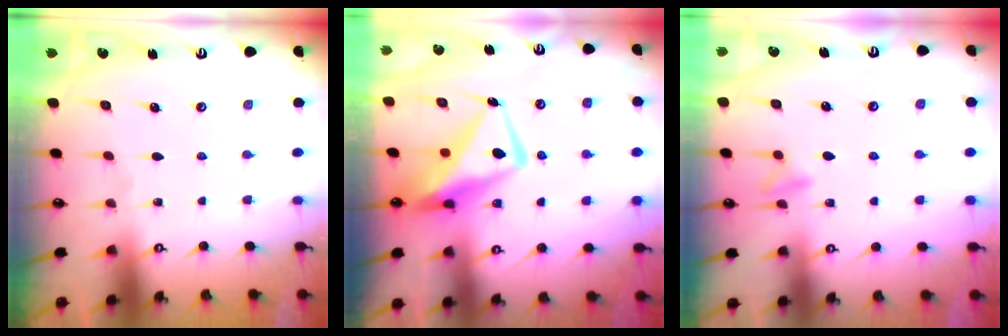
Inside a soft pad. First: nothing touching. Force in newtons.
{"total": 12.6, "press": 12.5, "slide": 1.2}
{"total": 8.3, "press": 8.1, "slide": 1.7}